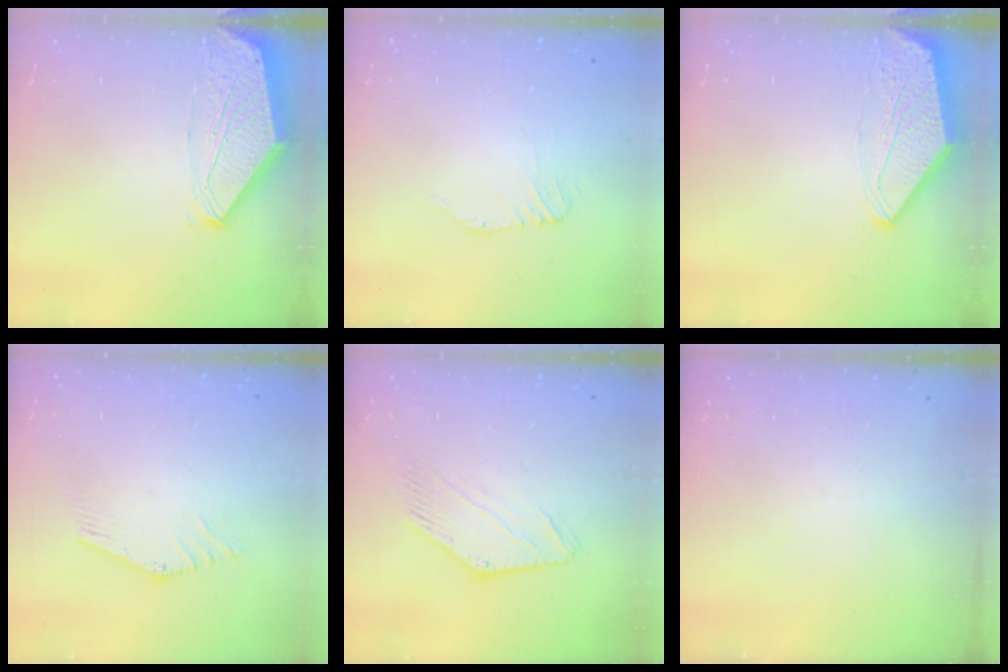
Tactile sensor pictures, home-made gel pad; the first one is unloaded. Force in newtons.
{"total": 1.3, "press": 1.2, "slide": 0.3}
{"total": 0.0}
{"total": 0.7, "press": 0.7, "slide": 0.1}
{"total": 1.0, "press": 1.0, "slide": 0.2}
{"total": 0.0}